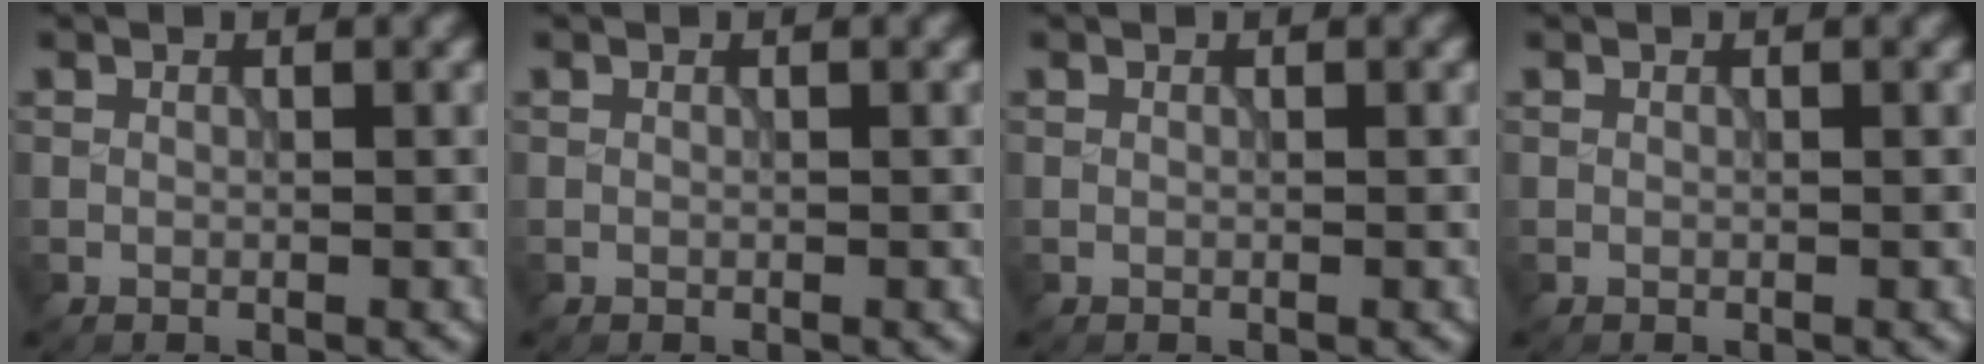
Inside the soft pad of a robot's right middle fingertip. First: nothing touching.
{"total": 0.0}
{"total": 0.0}
{"total": 0.0}